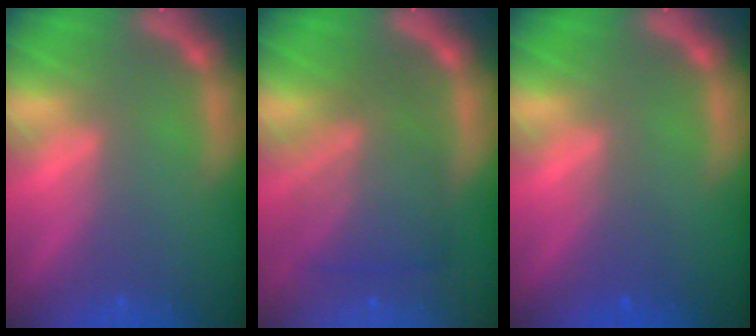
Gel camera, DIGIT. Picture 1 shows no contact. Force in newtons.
{"total": 7.0}
{"total": 1.4}